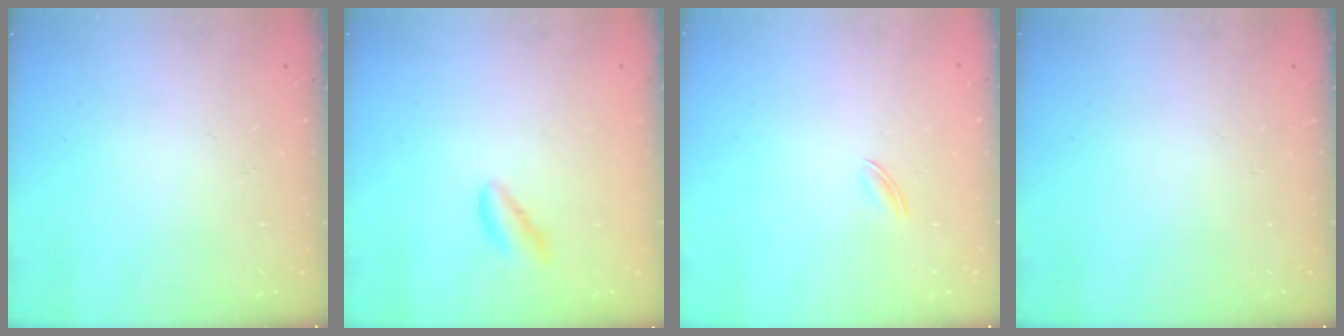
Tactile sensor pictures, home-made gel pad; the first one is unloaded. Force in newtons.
{"total": 0.0}
{"total": 1.6, "press": 1.5, "slide": 0.5}
{"total": 0.0}